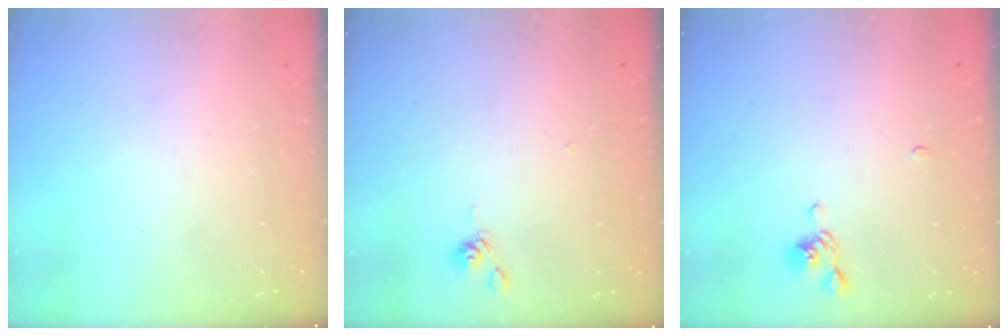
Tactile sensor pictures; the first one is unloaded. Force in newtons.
{"total": 7.8, "press": 7.8, "slide": 0.2}
{"total": 1.0, "press": 0.8, "slide": 0.5}